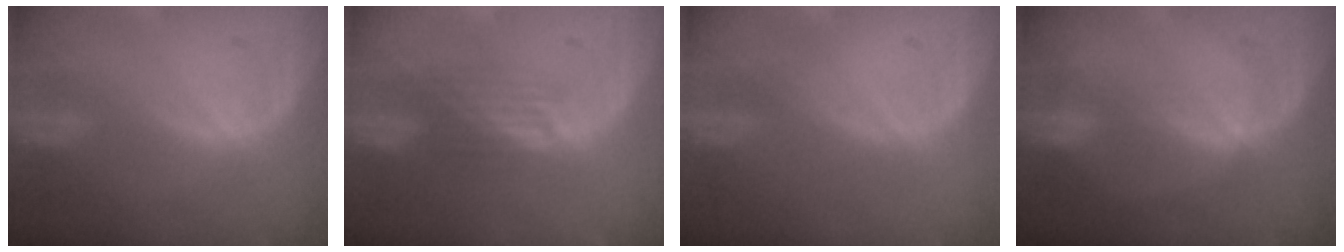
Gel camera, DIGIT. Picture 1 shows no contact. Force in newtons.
{"total": 3.9, "press": 3.2, "slide": 2.2}
{"total": 0.0}
{"total": 2.1, "press": 1.7, "slide": 1.2}